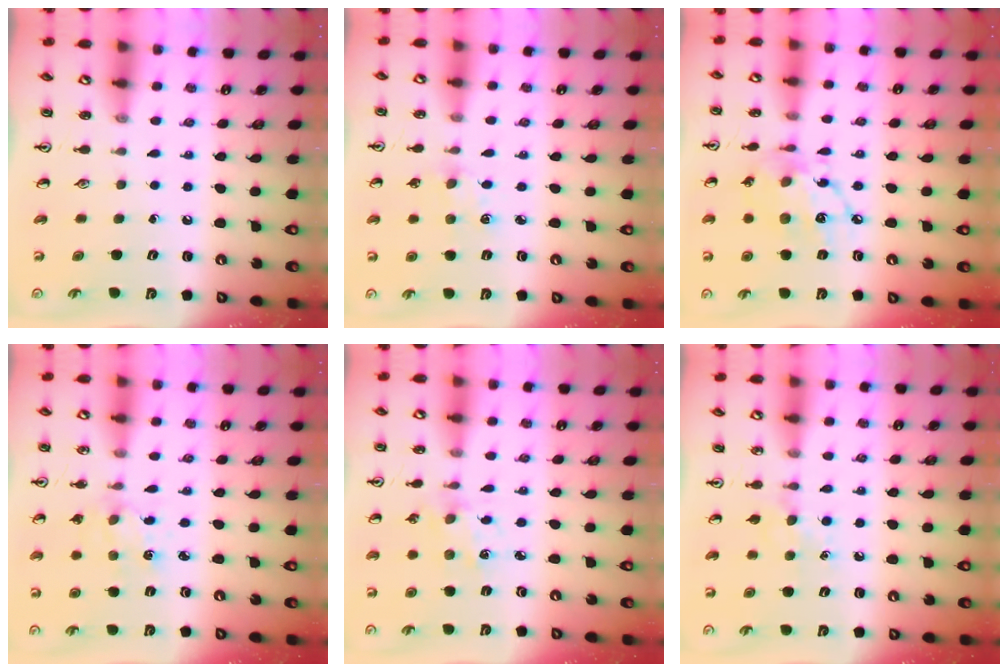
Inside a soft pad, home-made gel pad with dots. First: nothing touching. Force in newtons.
{"total": 4.0, "press": 3.9, "slide": 0.5}
{"total": 12.8, "press": 12.8, "slide": 0.8}
{"total": 4.1, "press": 4.1, "slide": 0.6}
{"total": 3.3, "press": 3.3, "slide": 0.4}
{"total": 4.5, "press": 4.5, "slide": 0.7}